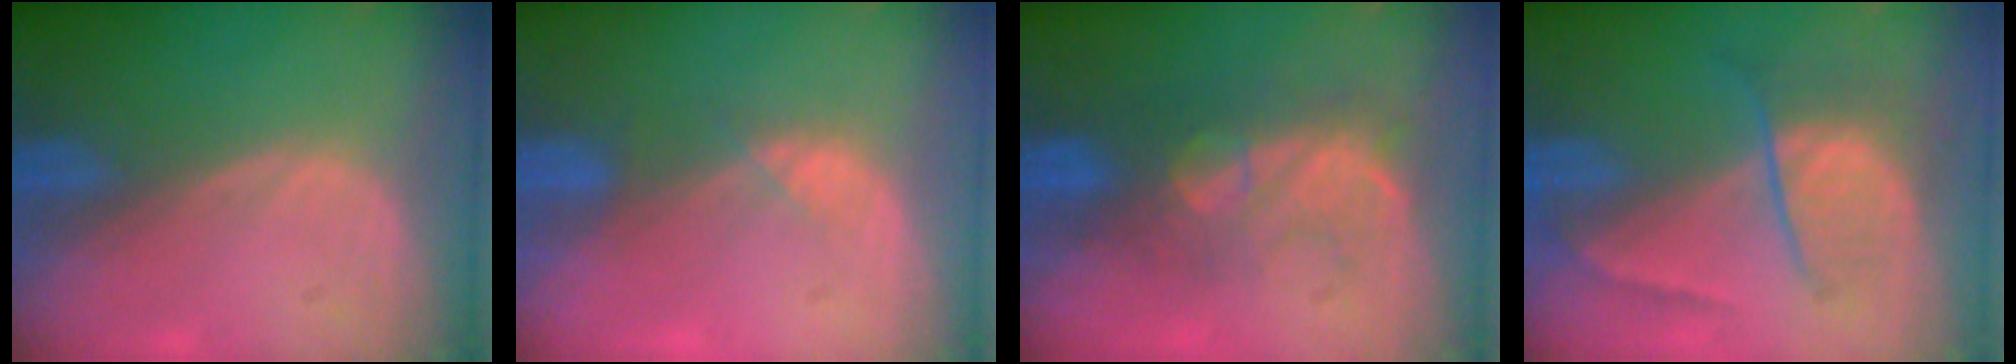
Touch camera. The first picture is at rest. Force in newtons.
{"total": 1.9, "press": 1.7, "slide": 0.9}
{"total": 8.1, "press": 7.7, "slide": 2.5}
{"total": 6.6, "press": 6.2, "slide": 2.4}